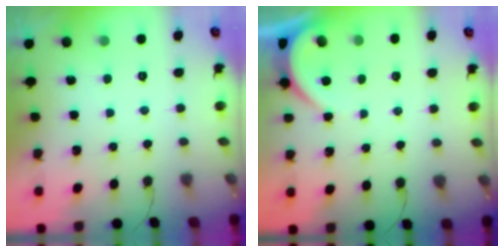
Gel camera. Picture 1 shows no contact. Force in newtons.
{"total": 2.4, "press": 2.4, "slide": 0.2}